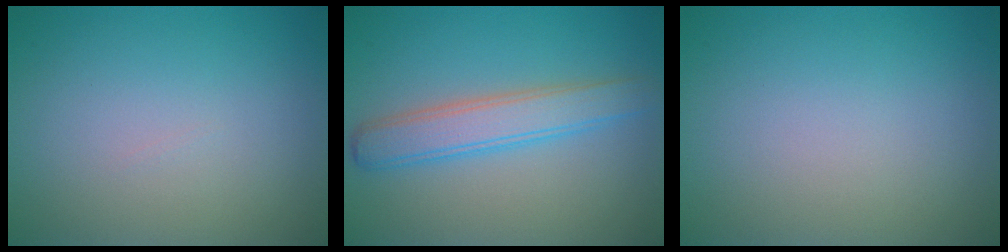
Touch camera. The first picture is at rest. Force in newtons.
{"total": 3.9, "press": 3.9, "slide": 0.1}
{"total": 0.0}